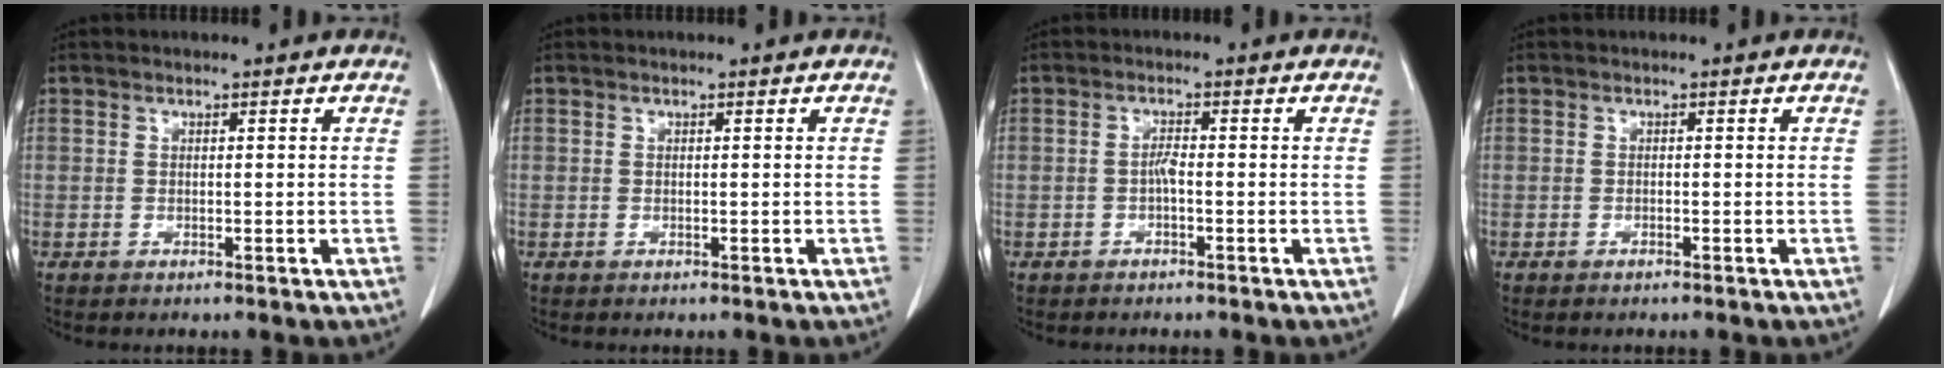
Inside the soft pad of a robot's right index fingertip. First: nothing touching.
{"total": 0.0}
{"total": 1.5, "force": [-0.5, 0.3, 1.4], "torque": [-0.027, 0.003, -0.009]}
{"total": 0.6, "force": [-0.5, 0.1, 0.3], "torque": [-0.013, -0.002, -0.006]}